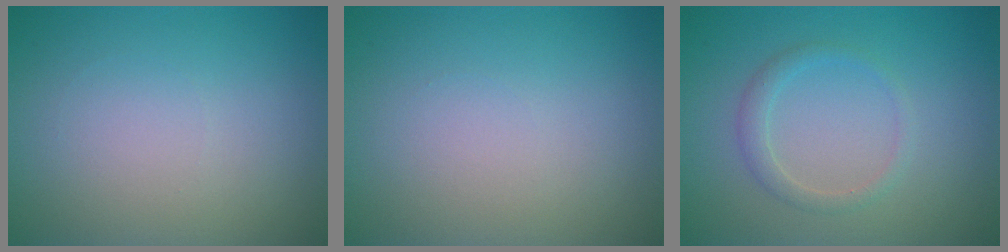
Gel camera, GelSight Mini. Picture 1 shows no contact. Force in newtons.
{"total": 0.0}
{"total": 1.6, "press": 1.6, "slide": 0.1}